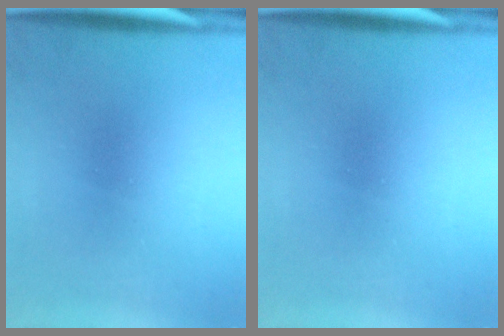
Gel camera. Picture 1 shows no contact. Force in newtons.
{"total": 0.0}